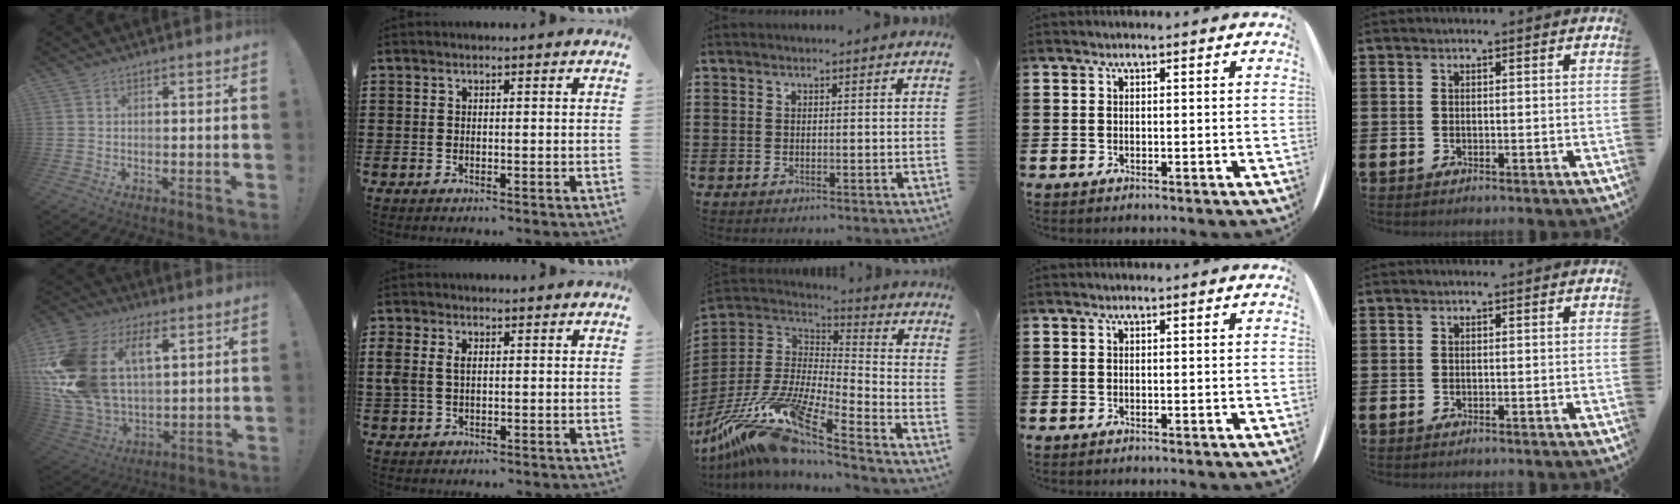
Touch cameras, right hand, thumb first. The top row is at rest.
{"thumb": {"total": 23.0, "force": [7.5, 15.4, 15.3], "torque": [-0.298, -0.029, 0.141]}, "index": {"total": 2.5, "force": [0.5, 1.6, 1.8], "torque": [-0.040, 0.010, 0.007]}, "middle": {"total": 14.7, "force": [-11.6, 0.9, 8.9], "torque": [-0.206, -0.002, -0.236]}}